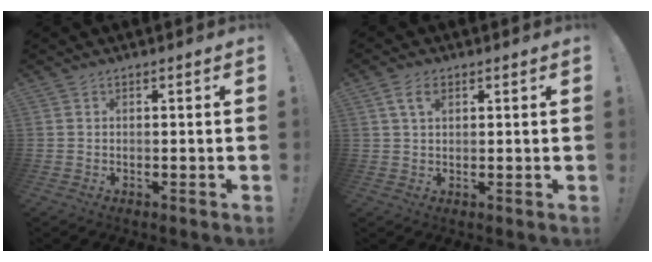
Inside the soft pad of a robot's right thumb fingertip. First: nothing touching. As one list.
[{"total": 4.2, "force": [1.9, 2.4, 2.9], "torque": [-0.053, 0.000, 0.034]}]